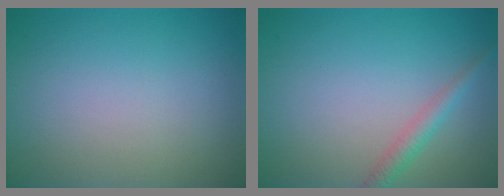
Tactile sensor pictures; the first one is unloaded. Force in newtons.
{"total": 1.9, "press": 1.9, "slide": 0.0}